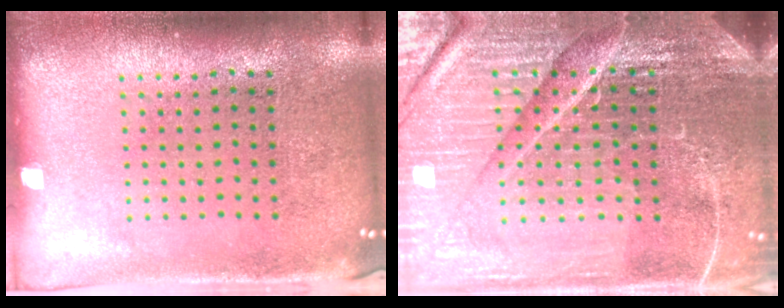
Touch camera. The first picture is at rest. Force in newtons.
{"total": 6.3, "press": 5.7, "slide": 2.9}